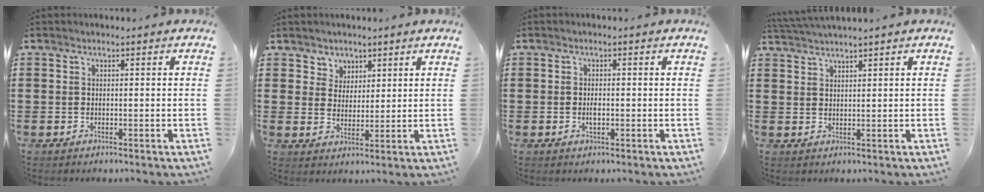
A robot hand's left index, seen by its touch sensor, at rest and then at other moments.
{"total": 3.1, "force": [1.6, 2.7, -0.1], "torque": [-0.006, 0.008, 0.027]}
{"total": 1.7, "force": [-0.3, 0.7, 1.6], "torque": [-0.031, -0.001, -0.005]}
{"total": 2.0, "force": [1.9, -0.5, 0.3], "torque": [-0.009, 0.000, 0.037]}